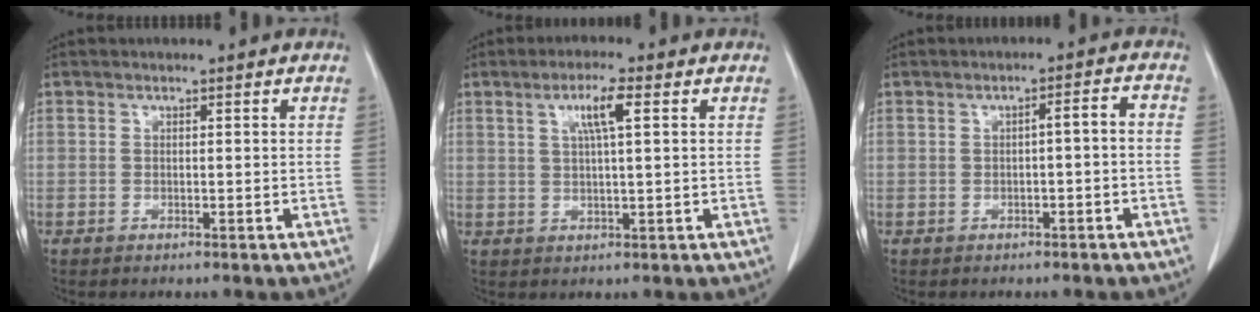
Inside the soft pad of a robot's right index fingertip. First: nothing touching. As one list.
[{"total": 5.2, "force": [1.9, 0.8, 4.8], "torque": [-0.091, 0.006, 0.036]}, {"total": 3.1, "force": [-0.6, 0.8, 3.0], "torque": [-0.048, 0.019, -0.005]}]